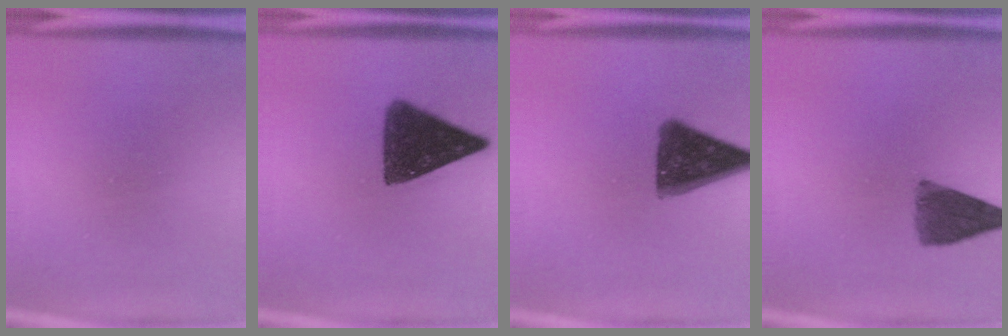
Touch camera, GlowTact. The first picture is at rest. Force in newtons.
{"total": 12.8}
{"total": 12.4}
{"total": 7.1}